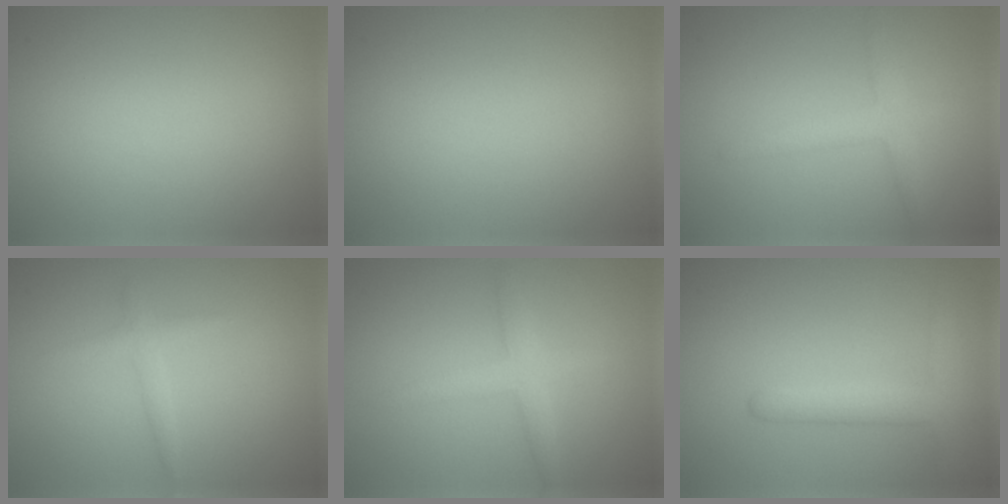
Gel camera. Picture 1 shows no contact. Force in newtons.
{"total": 0.0}
{"total": 2.5, "press": 2.5, "slide": 0.1}
{"total": 1.3, "press": 1.3, "slide": 0.1}
{"total": 2.5, "press": 2.5, "slide": 0.2}
{"total": 3.6, "press": 3.6, "slide": 0.3}